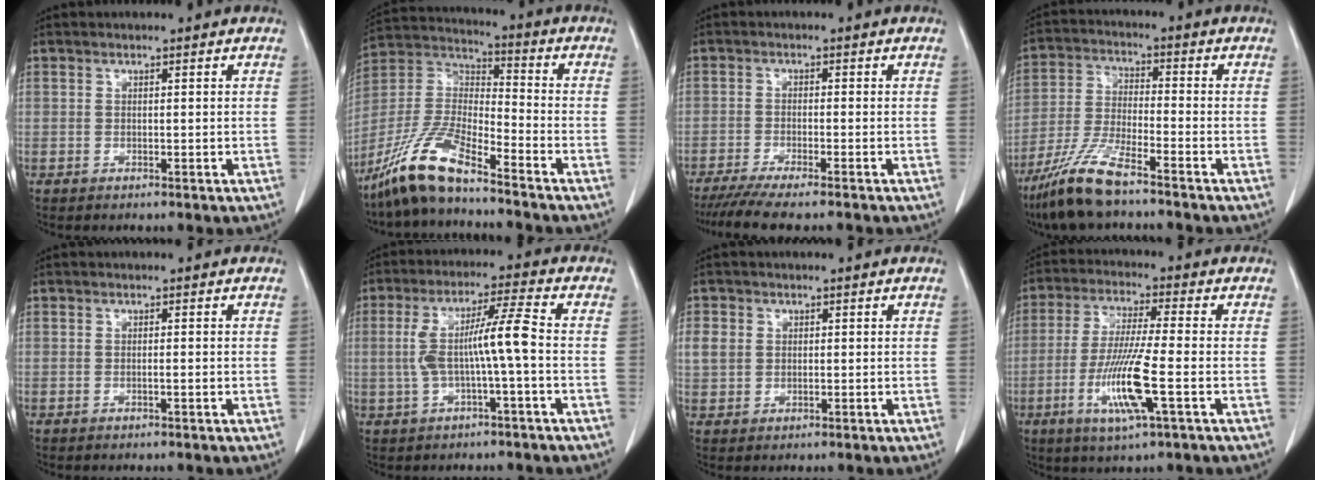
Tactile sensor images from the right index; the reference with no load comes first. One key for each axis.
{"total": 12.1, "fx": -9.5, "fy": 1.7, "fz": 7.3, "tx": -0.161, "ty": 0.000, "tz": -0.185}
{"total": 8.1, "fx": -6.8, "fy": 0.4, "fz": 4.4, "tx": -0.062, "ty": -0.017, "tz": -0.109}
{"total": 9.6, "fx": -7.2, "fy": 0.9, "fz": 6.2, "tx": -0.134, "ty": -0.025, "tz": -0.144}
{"total": 0.6, "fx": -0.2, "fy": 0.0, "fz": 0.6, "tx": -0.011, "ty": 0.000, "tz": -0.003}
{"total": 8.4, "fx": -0.7, "fy": 0.1, "fz": 8.4, "tx": -0.164, "ty": 0.023, "tz": -0.013}
{"total": 3.4, "fx": 0.8, "fy": 2.9, "fz": 1.5, "tx": -0.034, "ty": 0.009, "tz": 0.018}
{"total": 11.1, "fx": -3.4, "fy": 0.1, "fz": 10.6, "tx": -0.214, "ty": -0.018, "tz": -0.068}